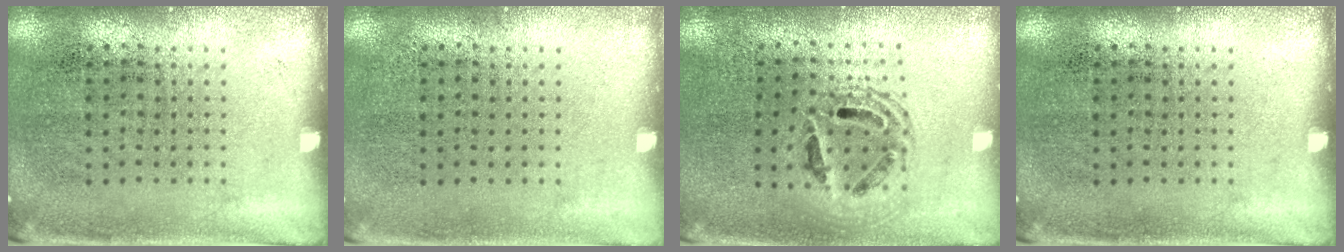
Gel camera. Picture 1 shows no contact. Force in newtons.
{"total": 0.0}
{"total": 1.4, "press": 1.3, "slide": 0.7}
{"total": 0.0}